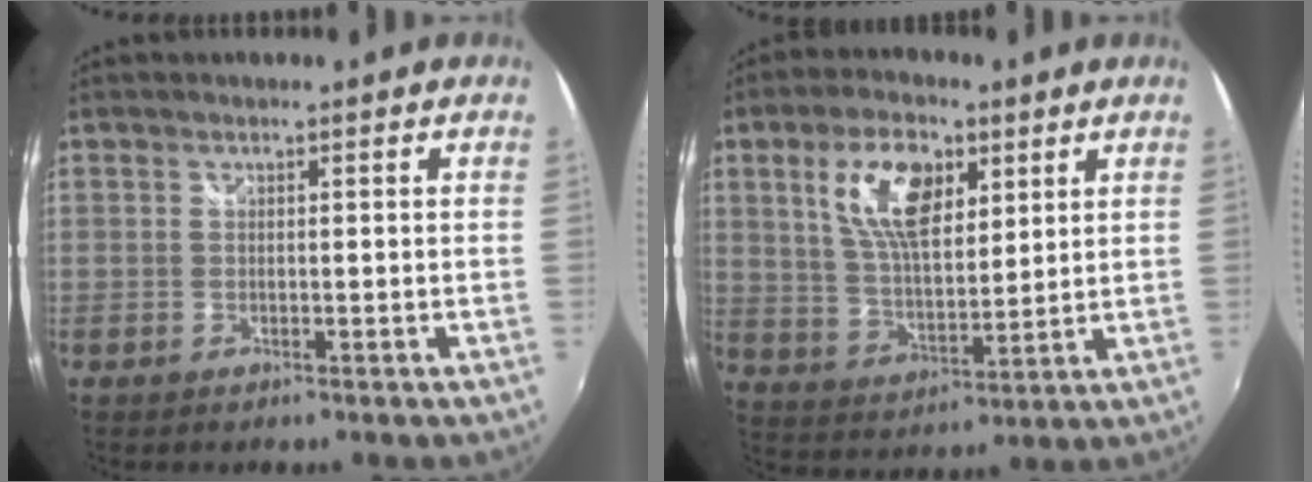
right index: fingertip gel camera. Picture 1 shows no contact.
{"total": 12.6, "force": [5.2, 6.1, 9.7], "torque": [-0.183, 0.014, 0.100]}